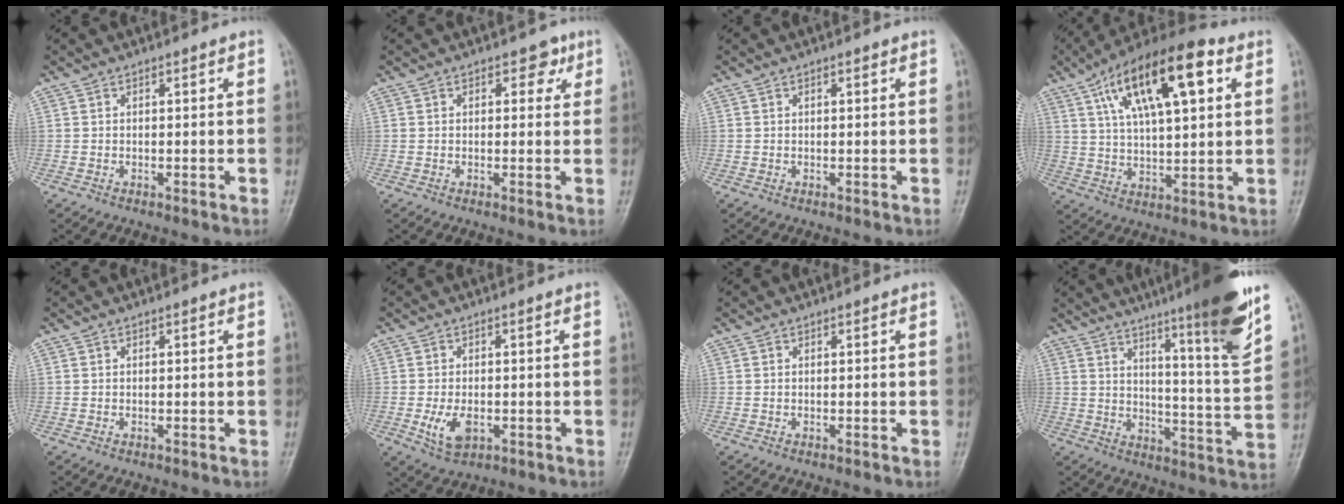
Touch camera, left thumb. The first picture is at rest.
{"total": 3.1, "force": [1.4, 2.1, 1.9], "torque": [-0.002, -0.002, 0.012]}
{"total": 0.8, "force": [0.3, 0.3, 0.7], "torque": [-0.010, 0.001, 0.004]}
{"total": 19.9, "force": [8.0, 7.8, 16.5], "torque": [-0.260, 0.000, 0.131]}
{"total": 0.0}
{"total": 5.6, "force": [-1.6, 3.2, 4.3], "torque": [-0.081, 0.000, -0.022]}
{"total": 0.0}
{"total": 17.4, "force": [10.7, 1.0, 13.6], "torque": [-0.181, -0.060, 0.157]}